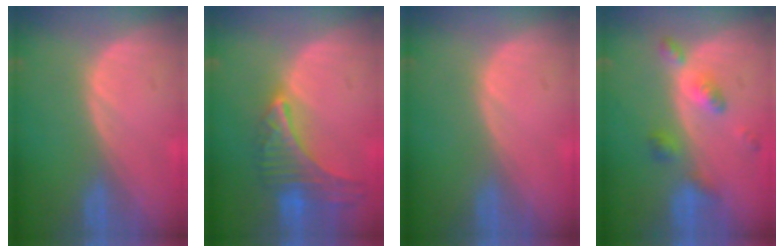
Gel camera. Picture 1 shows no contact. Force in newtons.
{"total": 9.1, "press": 8.0, "slide": 4.4}
{"total": 0.0}
{"total": 5.9, "press": 5.1, "slide": 2.9}